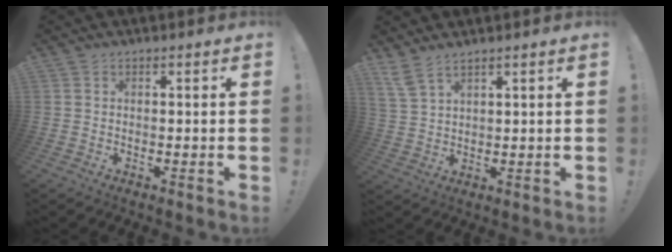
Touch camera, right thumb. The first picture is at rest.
{"total": 5.2, "force": [4.2, 1.3, 2.8], "torque": [-0.059, -0.019, 0.081]}